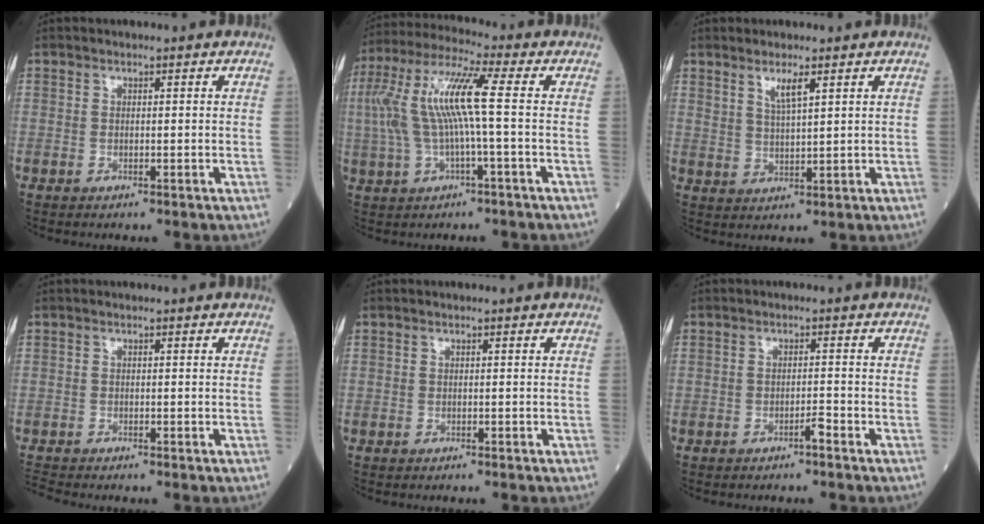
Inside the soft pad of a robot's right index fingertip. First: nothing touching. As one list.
[{"total": 11.0, "force": [0.3, 0.8, 11.0], "torque": [-0.237, 0.031, 0.002]}, {"total": 3.4, "force": [2.1, 0.3, 2.6], "torque": [-0.054, -0.001, 0.045]}, {"total": 2.1, "force": [-2.0, -0.6, -0.1], "torque": [-0.007, -0.014, -0.037]}, {"total": 0.9, "force": [-0.7, 0.0, 0.5], "torque": [-0.008, 0.001, -0.007]}, {"total": 1.3, "force": [-1.1, -0.2, 0.8], "torque": [-0.014, 0.002, -0.017]}]